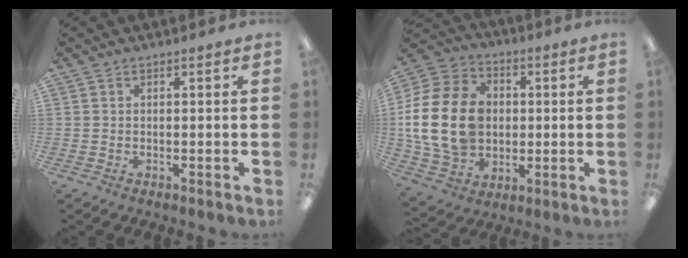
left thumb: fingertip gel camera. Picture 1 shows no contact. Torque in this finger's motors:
{"motor_torque": [0.94, 4.07, 1.71, 0.20, 0.19]}